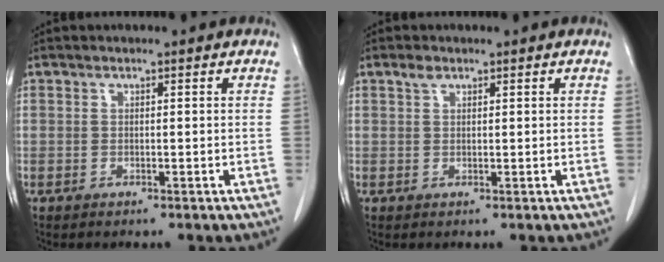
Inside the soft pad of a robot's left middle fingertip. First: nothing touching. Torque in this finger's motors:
{"motor_torque": [0.29, -0.13, -0.06, 0.00]}